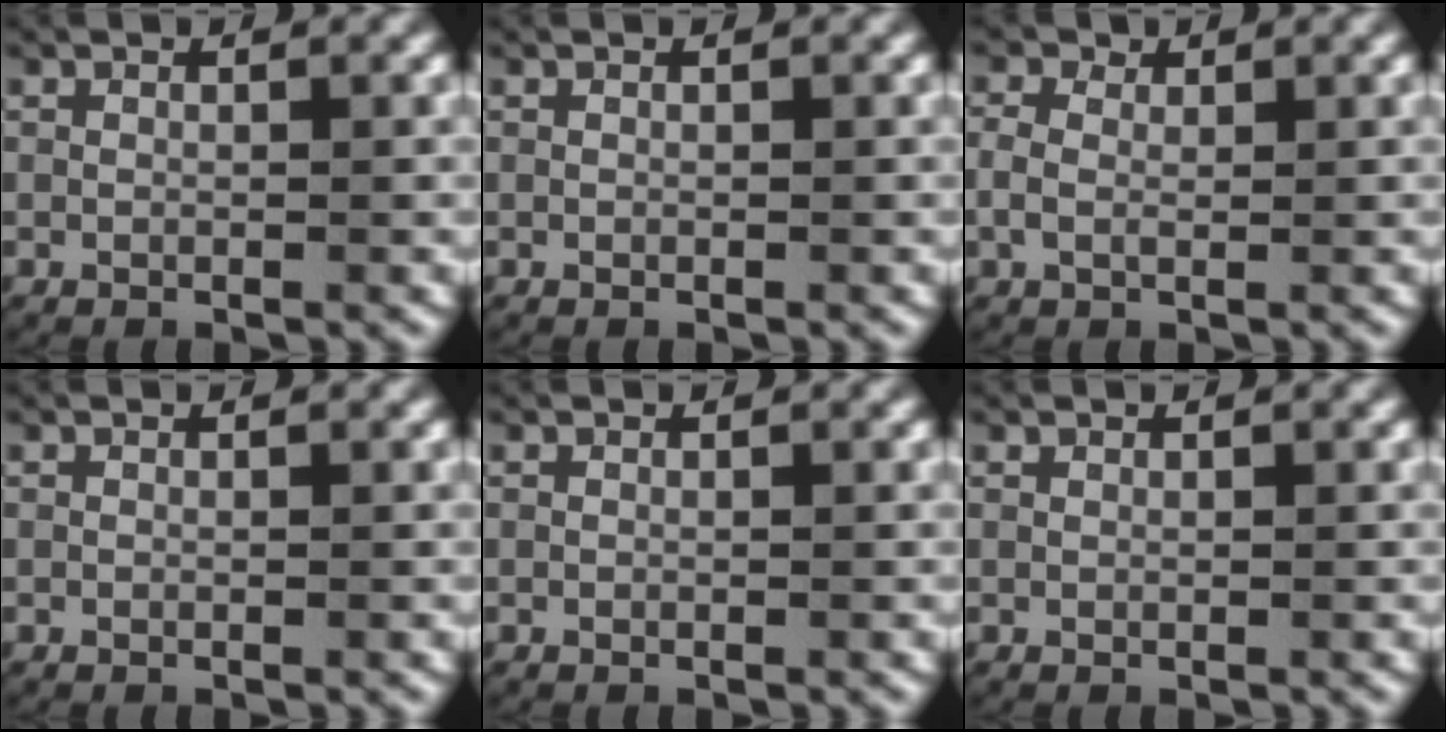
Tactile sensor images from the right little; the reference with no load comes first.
{"total": 0.0}
{"total": 1.7, "force": [0.2, 1.3, 1.1], "torque": [-0.028, -0.009, 0.008]}
{"total": 0.0}
{"total": 0.0}
{"total": 0.0}